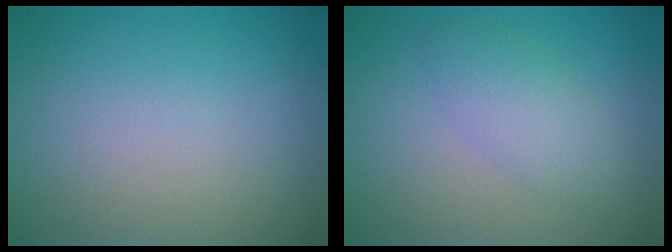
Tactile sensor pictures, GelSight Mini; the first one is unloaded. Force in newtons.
{"total": 2.9, "press": 2.9, "slide": 0.1}